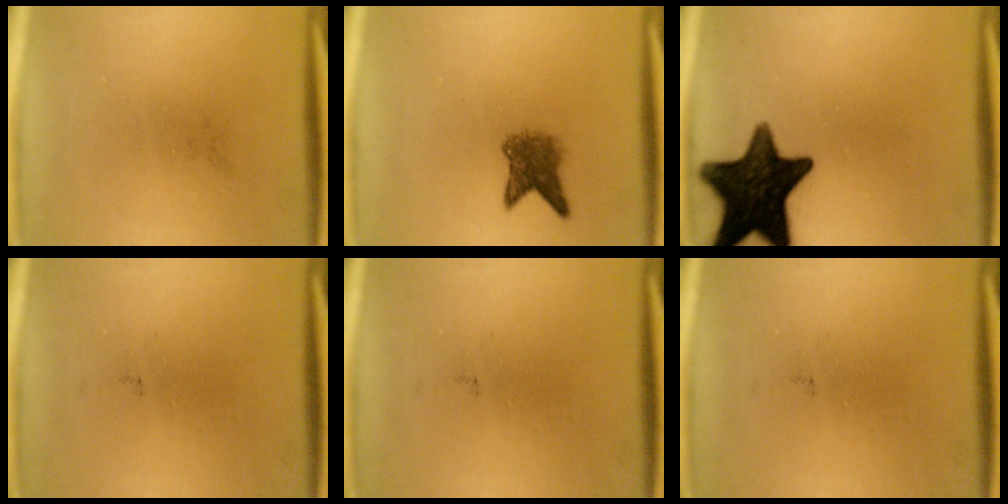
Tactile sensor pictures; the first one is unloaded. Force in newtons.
{"total": 4.2}
{"total": 16.8}
{"total": 0.0}
{"total": 0.0}
{"total": 0.0}